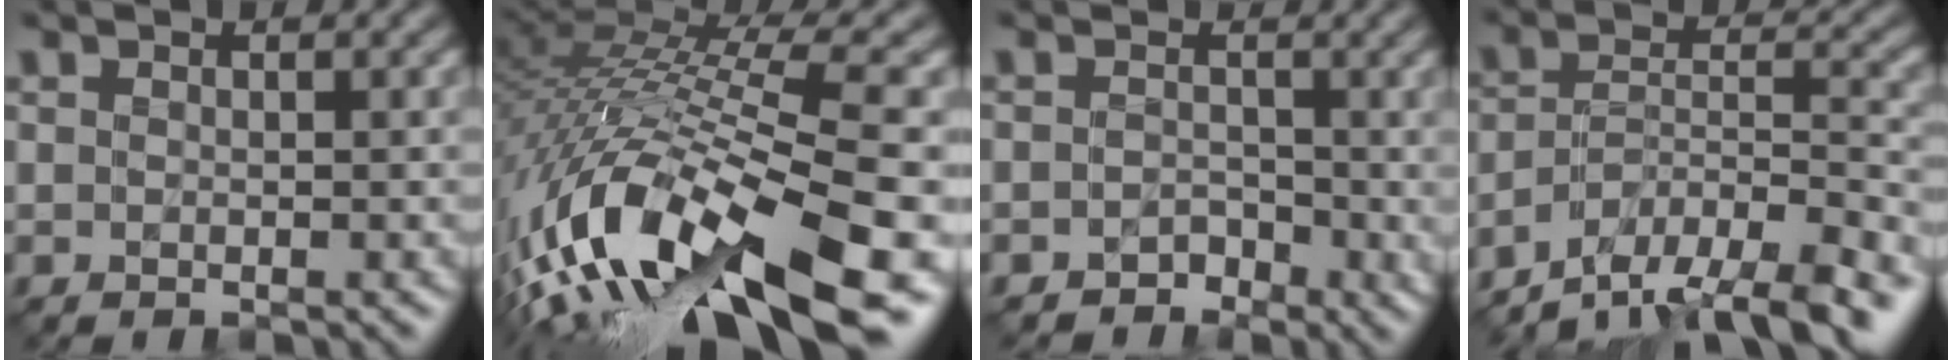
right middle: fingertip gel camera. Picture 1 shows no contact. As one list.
[{"total": 17.2, "force": [-7.5, 5.2, 14.6], "torque": [-0.292, -0.008, -0.122]}, {"total": 1.5, "force": [-1.1, 0.9, 0.2], "torque": [-0.002, -0.004, -0.020]}, {"total": 10.7, "force": [-9.1, 2.7, 4.9], "torque": [-0.088, 0.003, -0.152]}]